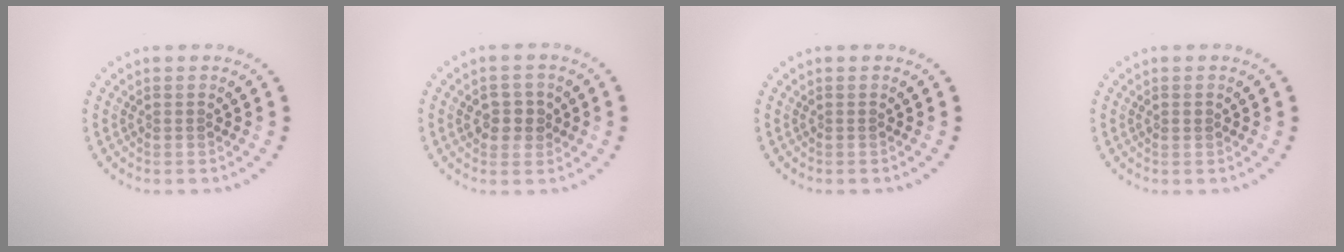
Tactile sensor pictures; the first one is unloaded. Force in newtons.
{"total": 1.9, "press": 1.8, "slide": 0.2}
{"total": 0.0}
{"total": 0.7, "press": 0.7, "slide": 0.3}